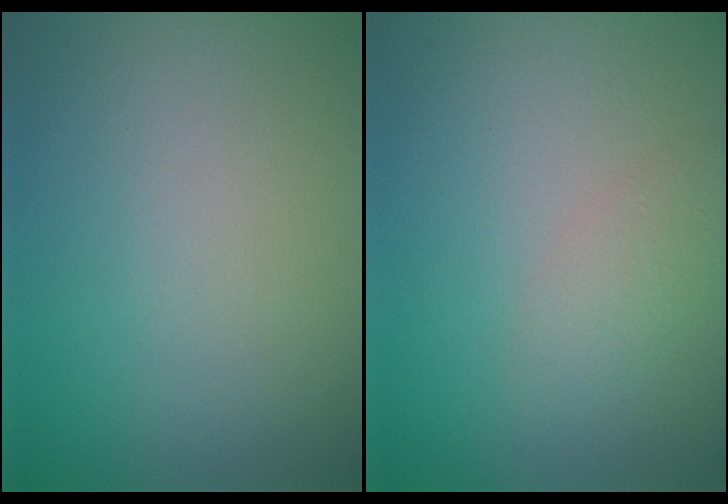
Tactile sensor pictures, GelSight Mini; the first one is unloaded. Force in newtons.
{"total": 1.8, "press": 1.8, "slide": 0.1}